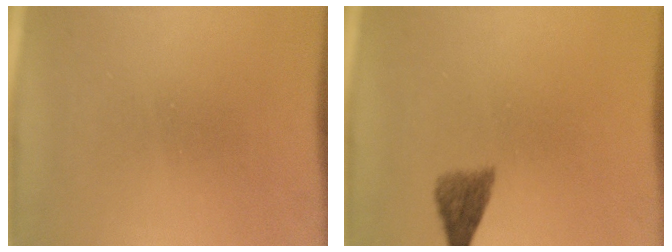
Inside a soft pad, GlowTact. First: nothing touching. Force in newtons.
{"total": 2.9}